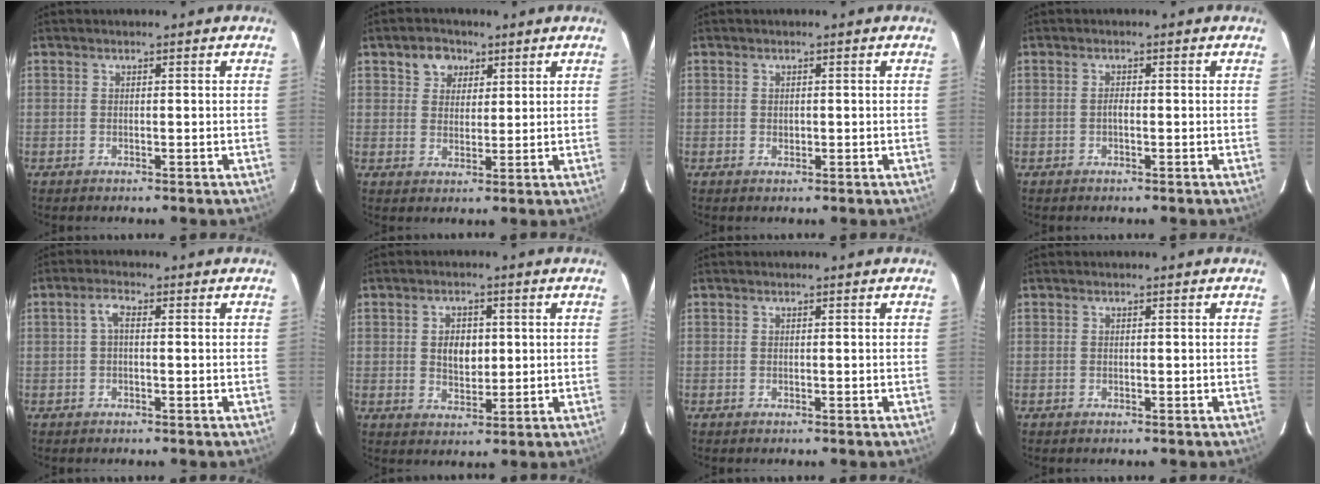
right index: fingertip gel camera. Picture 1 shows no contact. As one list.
[{"total": 4.4, "force": [2.5, 3.2, 1.7], "torque": [-0.023, 0.012, 0.047]}, {"total": 0.7, "force": [0.0, 0.7, 0.2], "torque": [-0.001, 0.001, 0.002]}, {"total": 0.8, "force": [-0.3, 0.3, 0.7], "torque": [-0.013, 0.004, -0.006]}, {"total": 2.2, "force": [0.1, 0.9, 2.0], "torque": [-0.044, 0.009, 0.001]}, {"total": 5.2, "force": [0.7, 3.5, 3.7], "torque": [-0.063, 0.004, 0.016]}, {"total": 0.0}, {"total": 0.0}]